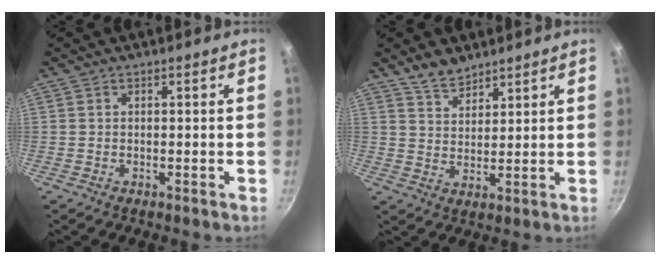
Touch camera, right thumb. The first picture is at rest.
{"total": 5.3, "force": [4.4, 2.5, 1.5], "torque": [-0.014, -0.021, 0.085]}